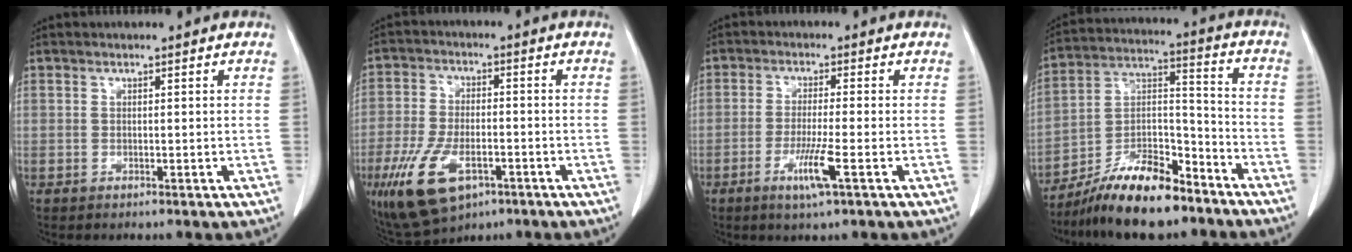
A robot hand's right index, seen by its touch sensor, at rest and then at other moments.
{"total": 12.1, "force": [-5.8, 5.9, 8.8], "torque": [-0.184, -0.008, -0.093]}
{"total": 5.4, "force": [-2.3, -0.3, 4.9], "torque": [-0.093, -0.012, -0.041]}
{"total": 14.3, "force": [-11.4, 3.6, 8.0], "torque": [-0.144, 0.019, -0.200]}